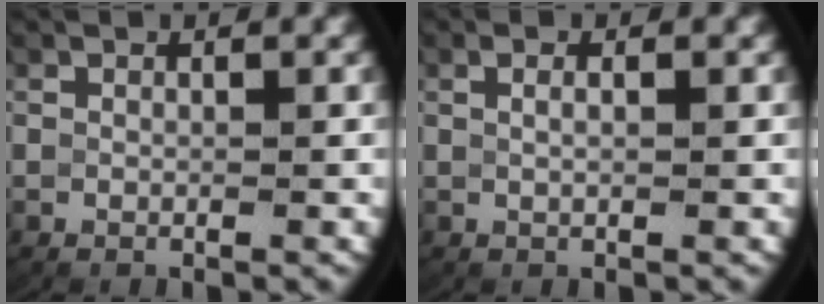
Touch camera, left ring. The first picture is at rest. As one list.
[{"total": 0.9, "force": [0.2, 0.1, 0.9], "torque": [-0.019, -0.002, 0.006]}]